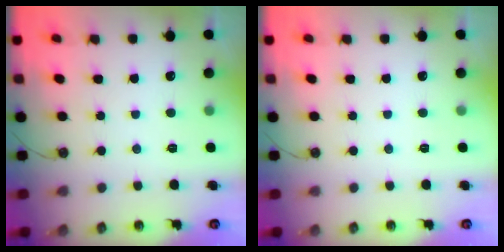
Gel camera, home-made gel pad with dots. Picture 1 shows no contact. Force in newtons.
{"total": 0.0}